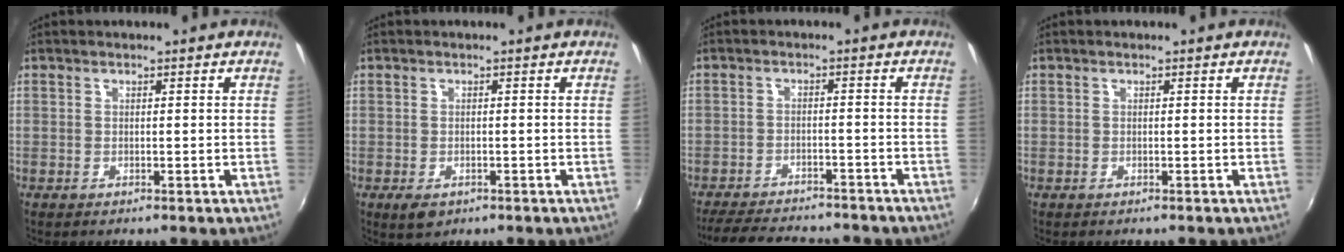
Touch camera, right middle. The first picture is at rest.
{"total": 3.1, "force": [-1.5, 1.9, 1.8], "torque": [-0.034, -0.010, -0.022]}
{"total": 15.0, "force": [-13.1, 4.0, 6.3], "torque": [-0.133, -0.020, -0.184]}
{"total": 0.0}